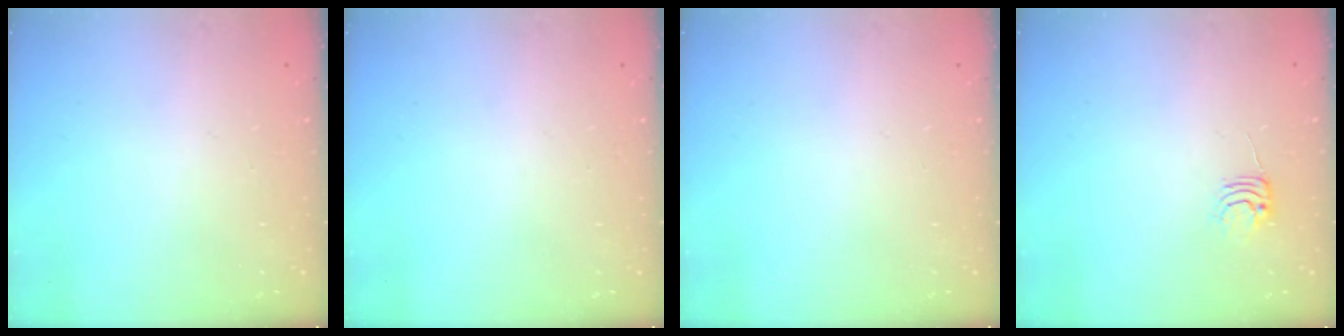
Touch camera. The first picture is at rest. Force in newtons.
{"total": 0.0}
{"total": 0.0}
{"total": 4.7, "press": 4.7, "slide": 0.5}